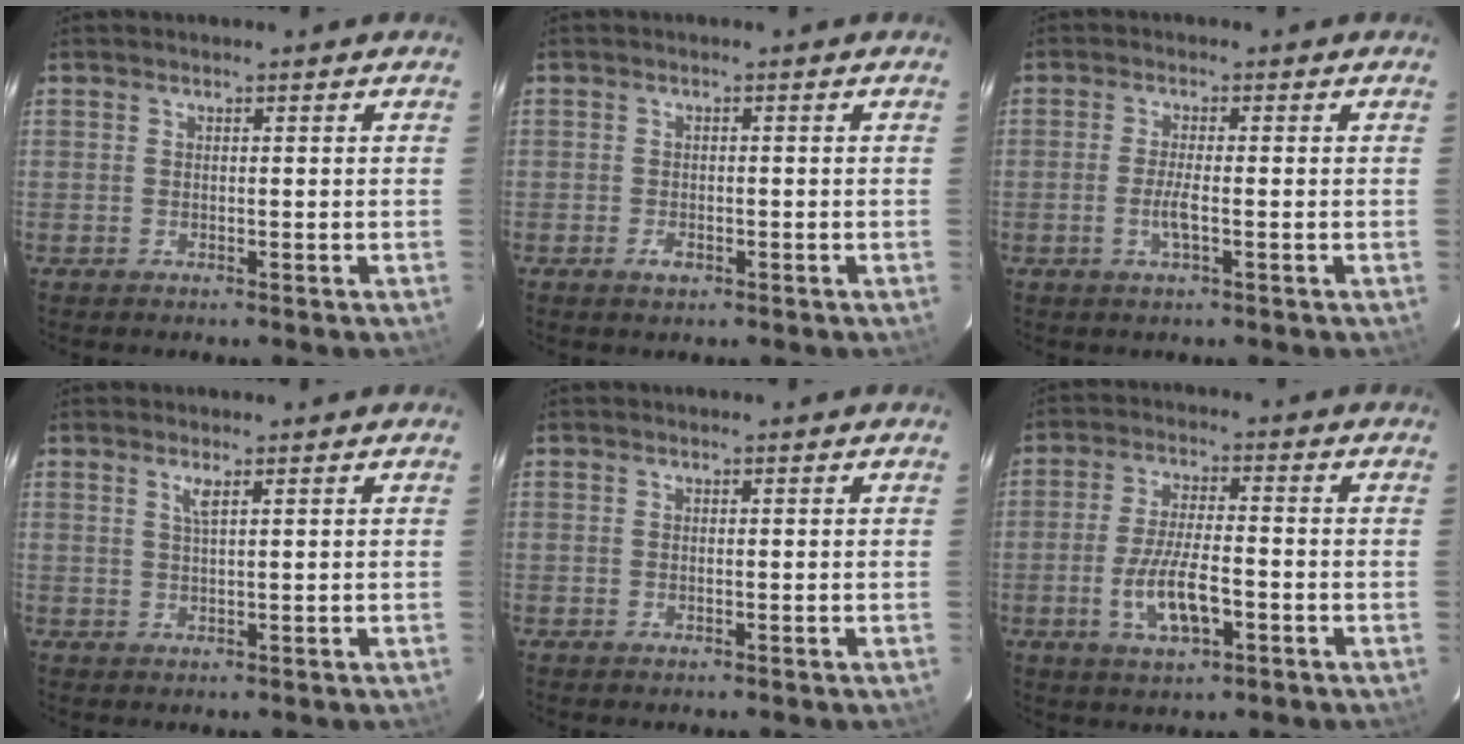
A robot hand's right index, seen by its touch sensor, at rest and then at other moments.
{"total": 1.9, "force": [-1.1, 1.2, 1.0], "torque": [-0.018, 0.000, -0.017]}
{"total": 3.0, "force": [-1.0, 0.2, 2.8], "torque": [-0.057, -0.004, -0.019]}
{"total": 1.7, "force": [0.9, 0.0, 1.4], "torque": [-0.028, 0.000, 0.017]}
{"total": 0.0}
{"total": 9.0, "force": [-3.2, 2.9, 7.9], "torque": [-0.159, -0.009, -0.054]}